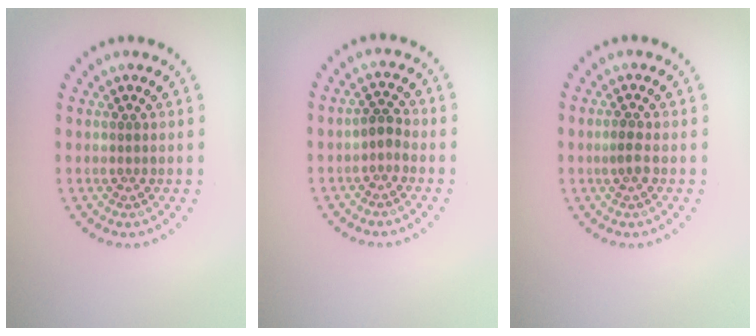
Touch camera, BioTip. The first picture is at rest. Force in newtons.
{"total": 1.3, "press": 1.1, "slide": 0.7}
{"total": 1.2, "press": 1.1, "slide": 0.3}